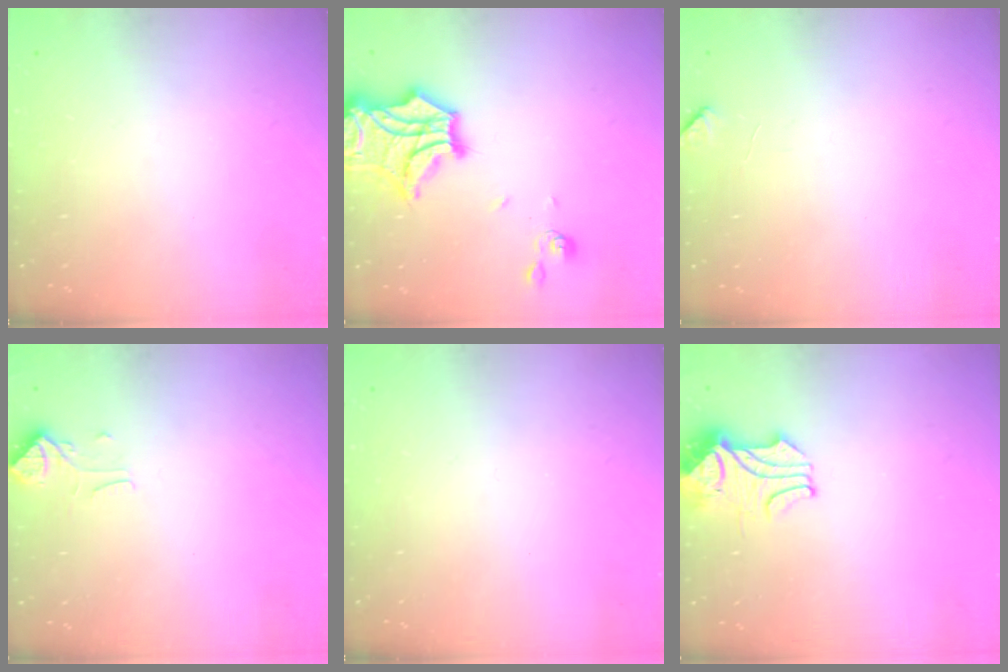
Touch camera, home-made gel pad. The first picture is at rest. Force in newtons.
{"total": 13.6, "press": 13.3, "slide": 2.7}
{"total": 3.2, "press": 3.1, "slide": 0.5}
{"total": 2.6, "press": 2.5, "slide": 0.6}
{"total": 0.0}
{"total": 2.3, "press": 2.2, "slide": 0.7}